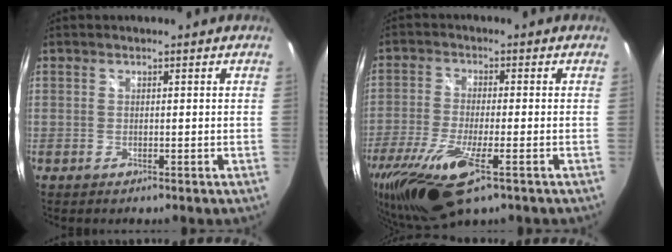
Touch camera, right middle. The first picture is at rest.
{"total": 16.1, "force": [-8.6, 5.1, 12.6], "torque": [-0.271, -0.062, -0.157]}